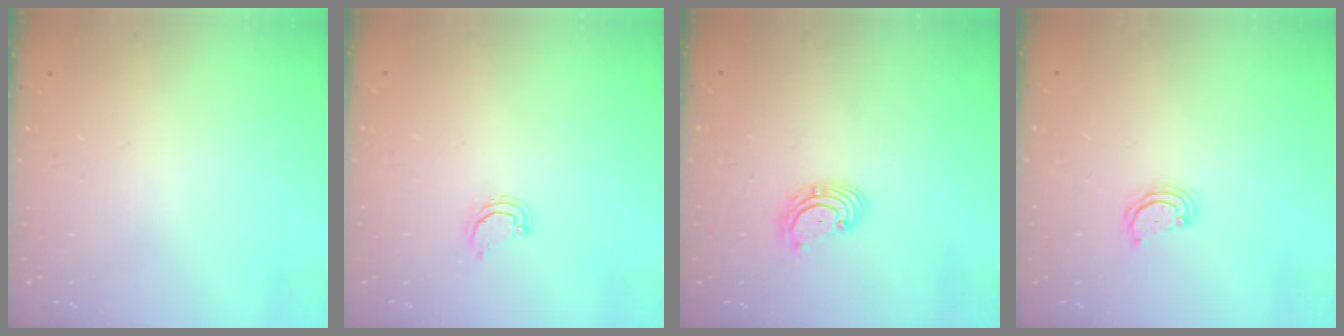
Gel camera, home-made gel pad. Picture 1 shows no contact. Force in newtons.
{"total": 3.9, "press": 3.9, "slide": 0.4}
{"total": 2.9, "press": 2.9, "slide": 0.1}
{"total": 2.9, "press": 2.9, "slide": 0.3}